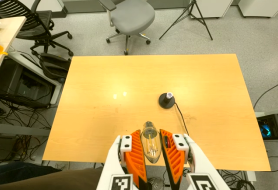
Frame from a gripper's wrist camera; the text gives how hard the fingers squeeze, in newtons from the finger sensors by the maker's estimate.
{"total": 11.0, "left": 11.2, "right": 10.8}